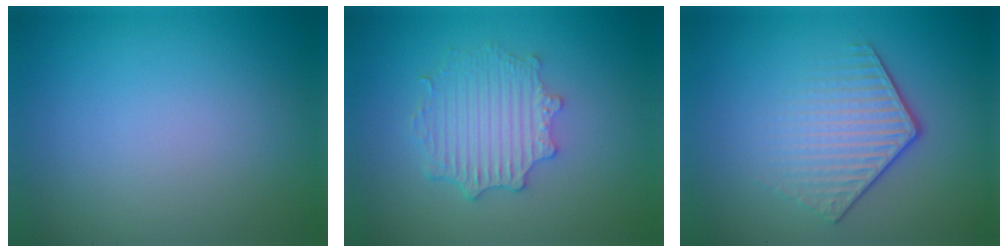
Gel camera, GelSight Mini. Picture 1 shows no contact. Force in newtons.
{"total": 4.0, "press": 3.2, "slide": 2.4}
{"total": 4.2, "press": 3.0, "slide": 2.9}